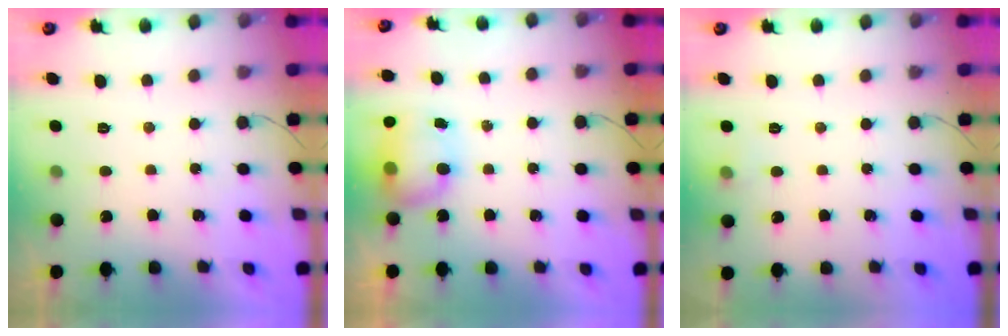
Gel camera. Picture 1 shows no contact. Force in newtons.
{"total": 8.0, "press": 7.6, "slide": 2.6}
{"total": 4.6, "press": 4.4, "slide": 1.4}